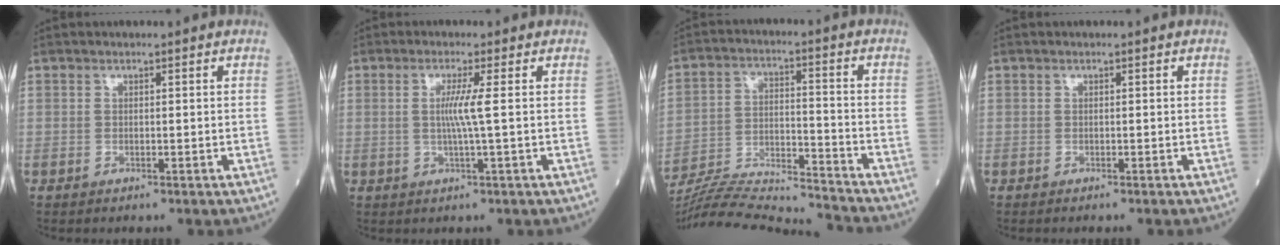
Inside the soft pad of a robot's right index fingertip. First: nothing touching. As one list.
[{"total": 3.7, "force": [0.3, -1.0, 3.6], "torque": [-0.072, -0.005, 0.003]}, {"total": 18.6, "force": [-17.9, -0.5, 4.9], "torque": [-0.105, -0.003, -0.290]}, {"total": 0.8, "force": [-0.7, 0.0, 0.4], "torque": [-0.003, -0.001, -0.011]}]